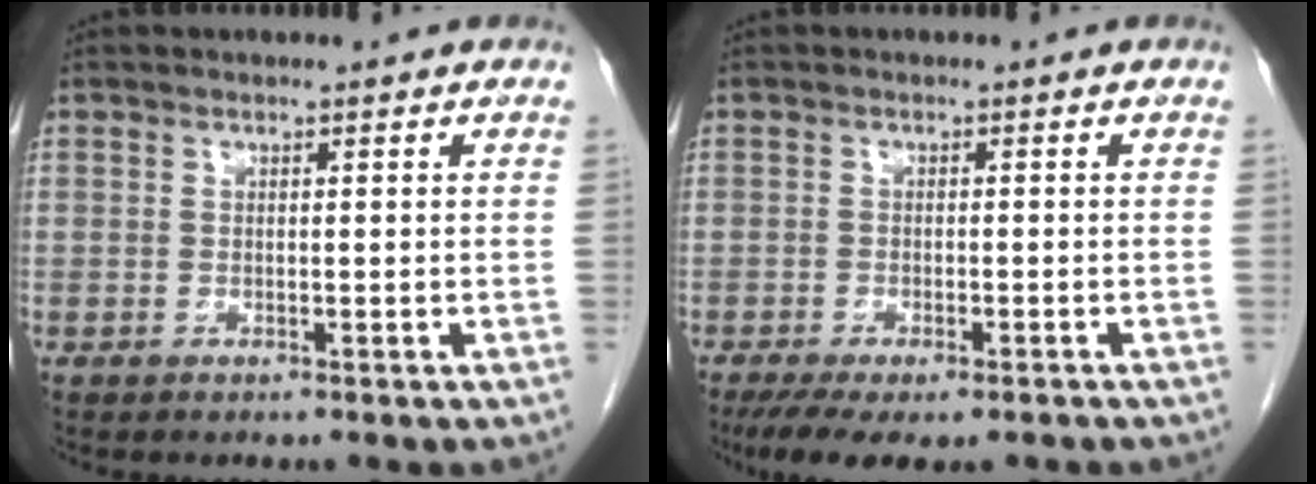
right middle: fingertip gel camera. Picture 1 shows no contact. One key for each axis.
{"total": 9.5, "fx": -7.0, "fy": 3.1, "fz": 5.5, "tx": -0.082, "ty": -0.012, "tz": -0.104}